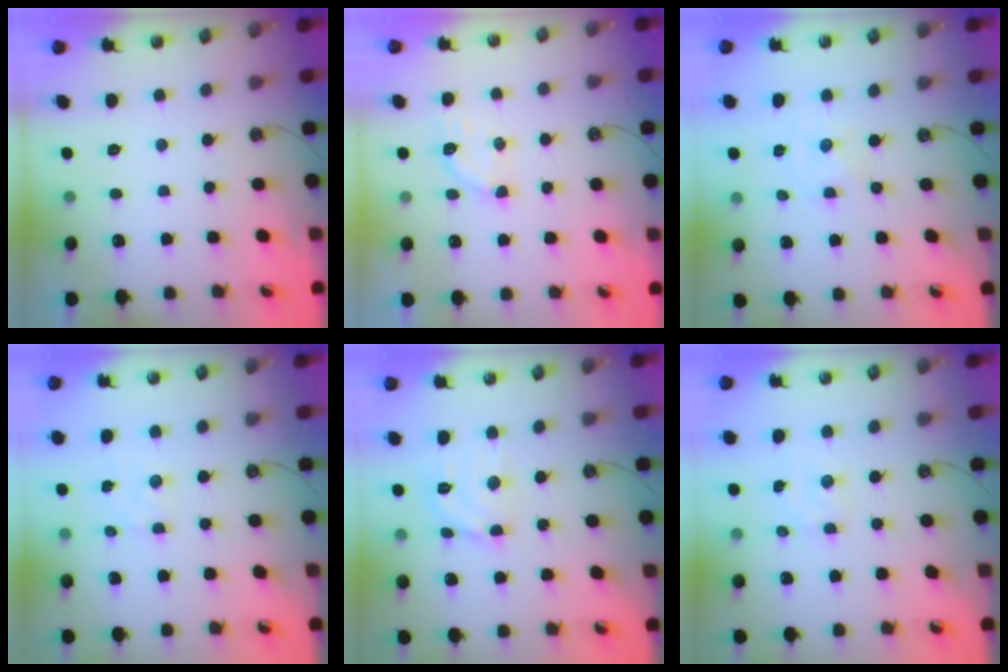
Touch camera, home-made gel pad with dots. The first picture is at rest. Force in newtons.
{"total": 3.1, "press": 3.1, "slide": 0.5}
{"total": 0.0}
{"total": 3.3, "press": 3.2, "slide": 0.4}
{"total": 10.9, "press": 10.8, "slide": 1.4}
{"total": 3.2, "press": 3.2, "slide": 0.4}